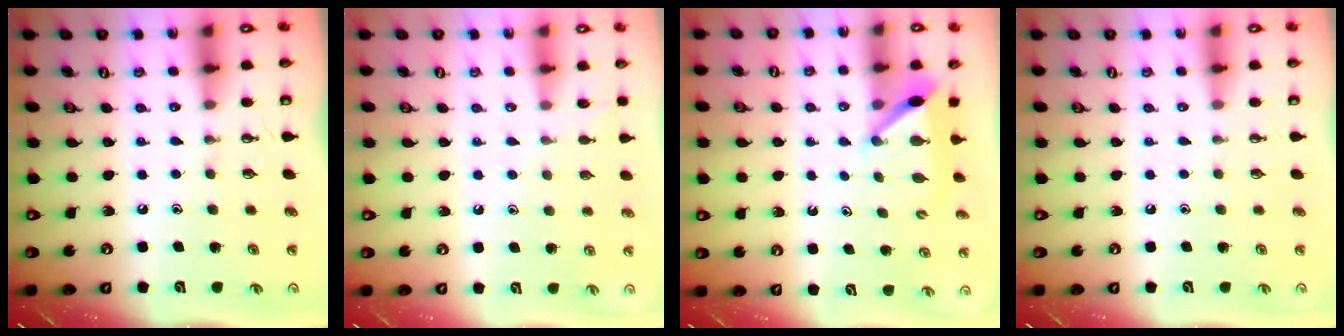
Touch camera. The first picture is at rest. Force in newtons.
{"total": 4.0, "press": 4.0, "slide": 0.5}
{"total": 6.2, "press": 6.2, "slide": 0.7}
{"total": 0.0}